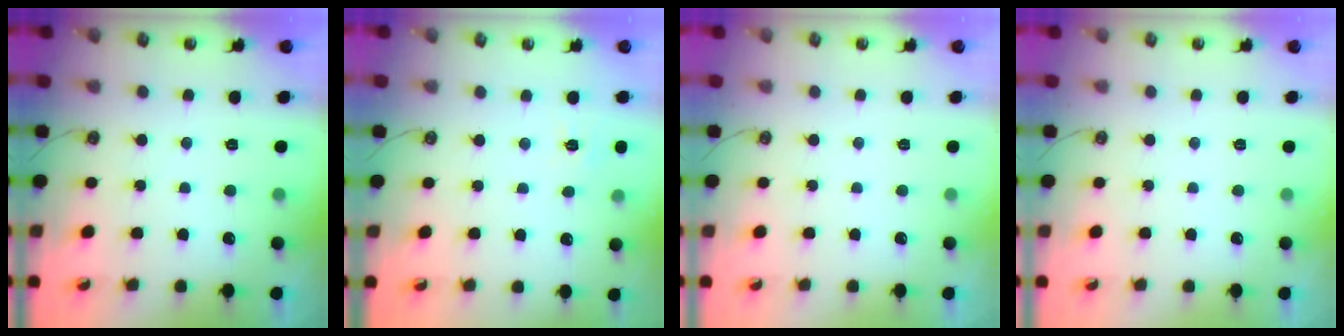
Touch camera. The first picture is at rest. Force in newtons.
{"total": 6.1, "press": 6.1, "slide": 0.6}
{"total": 0.0}
{"total": 0.0}